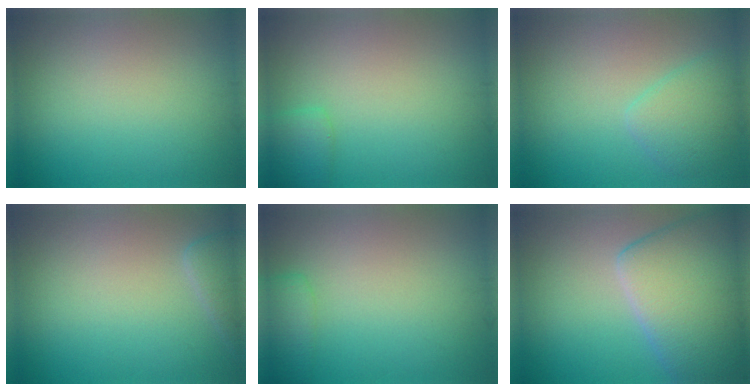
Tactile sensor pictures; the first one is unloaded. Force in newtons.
{"total": 1.7, "press": 1.7, "slide": 0.1}
{"total": 2.6, "press": 2.6, "slide": 0.2}
{"total": 1.9, "press": 1.8, "slide": 0.2}
{"total": 2.3, "press": 2.3, "slide": 0.2}
{"total": 9.5, "press": 9.4, "slide": 0.5}